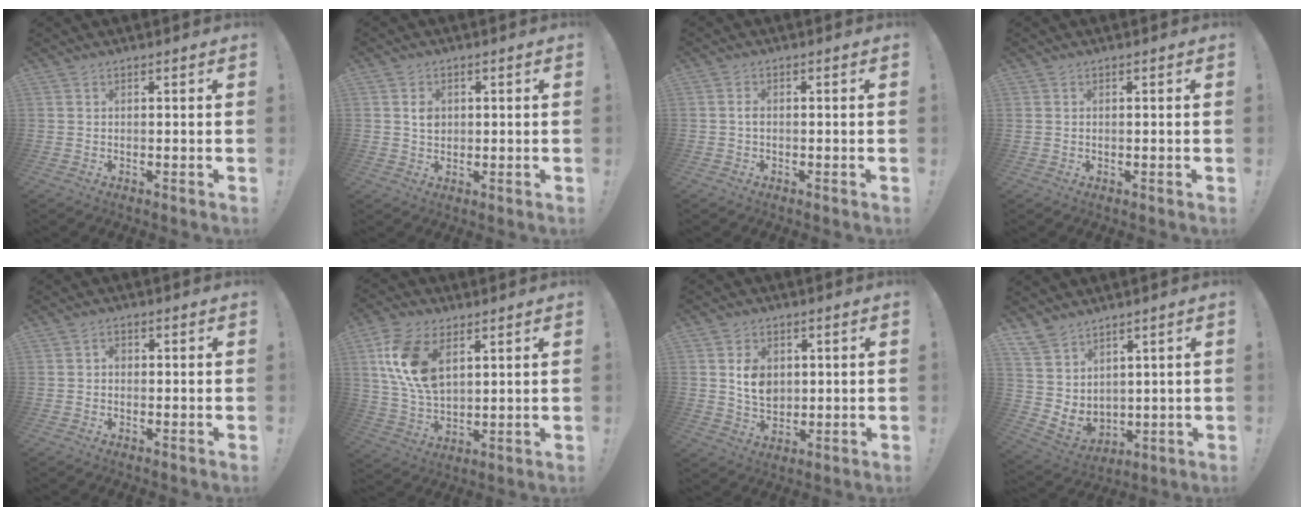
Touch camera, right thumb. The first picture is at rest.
{"total": 4.2, "force": [0.8, 3.8, 1.6], "torque": [-0.005, -0.007, 0.010]}
{"total": 1.5, "force": [-0.8, 1.1, 0.7], "torque": [-0.012, 0.005, -0.015]}
{"total": 0.0}
{"total": 1.6, "force": [-0.7, 1.2, 0.8], "torque": [-0.016, 0.009, -0.013]}
{"total": 15.3, "force": [6.2, 9.2, 10.5], "torque": [-0.210, -0.020, 0.115]}
{"total": 8.5, "force": [1.5, 7.1, 4.5], "torque": [-0.062, -0.004, 0.031]}
{"total": 7.7, "force": [5.8, 4.8, 1.4], "torque": [-0.043, -0.046, 0.123]}